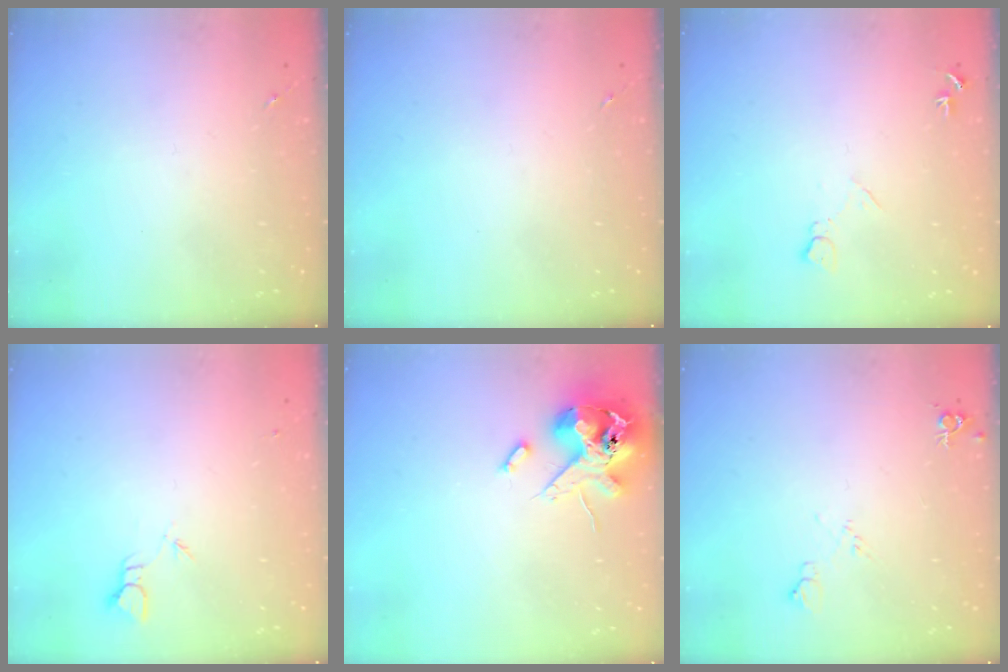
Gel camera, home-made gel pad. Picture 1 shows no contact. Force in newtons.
{"total": 0.0}
{"total": 7.4, "press": 7.3, "slide": 0.9}
{"total": 1.8, "press": 1.8, "slide": 0.0}
{"total": 14.2, "press": 14.0, "slide": 2.4}
{"total": 6.5, "press": 6.4, "slide": 1.0}